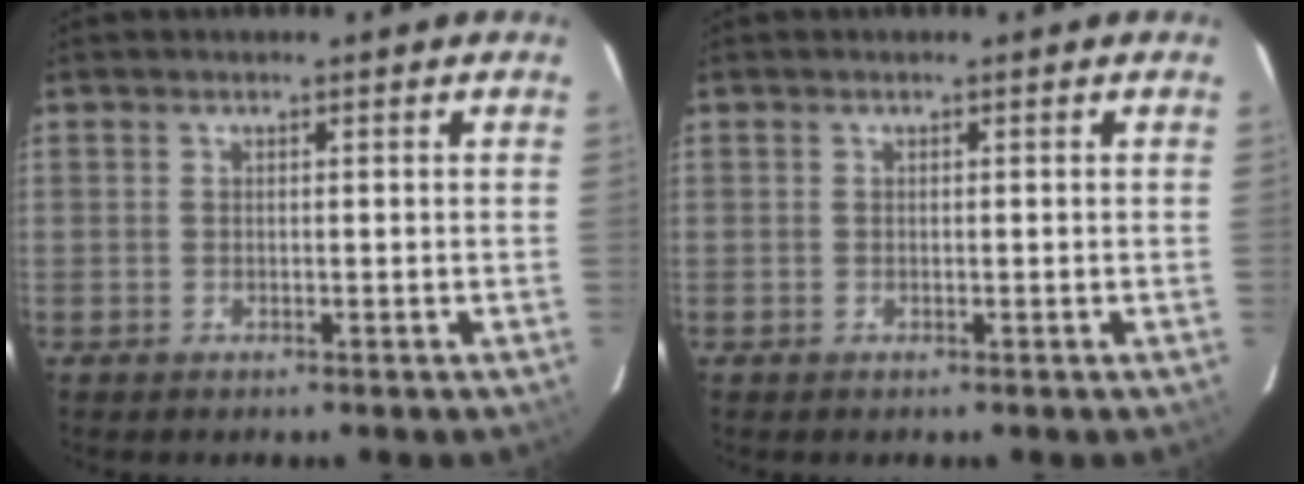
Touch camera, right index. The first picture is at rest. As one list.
[{"total": 0.0}]